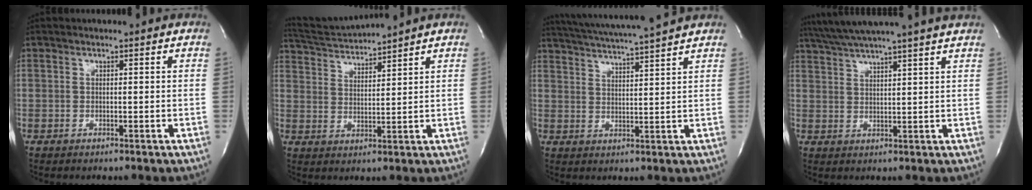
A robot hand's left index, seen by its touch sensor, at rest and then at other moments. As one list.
[{"total": 6.3, "force": [6.0, -1.7, 0.8], "torque": [-0.026, -0.003, 0.121]}, {"total": 12.2, "force": [11.1, -1.1, 5.1], "torque": [-0.097, 0.001, 0.161]}, {"total": 12.7, "force": [11.2, -1.5, 5.9], "torque": [-0.108, 0.004, 0.156]}]